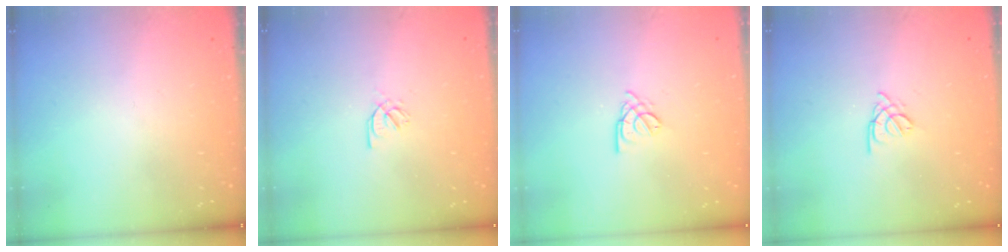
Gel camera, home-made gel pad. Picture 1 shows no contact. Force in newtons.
{"total": 2.2, "press": 2.2, "slide": 0.0}
{"total": 2.3, "press": 2.3, "slide": 0.5}
{"total": 1.8, "press": 1.7, "slide": 0.5}